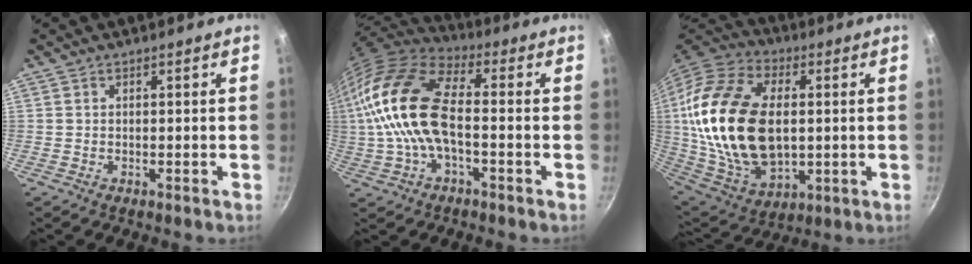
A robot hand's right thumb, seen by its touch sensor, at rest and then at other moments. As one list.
[{"total": 19.2, "force": [-0.6, 9.9, 16.5], "torque": [-0.326, 0.027, -0.024]}, {"total": 27.7, "force": [2.2, 17.0, 21.8], "torque": [-0.409, 0.000, 0.043]}]